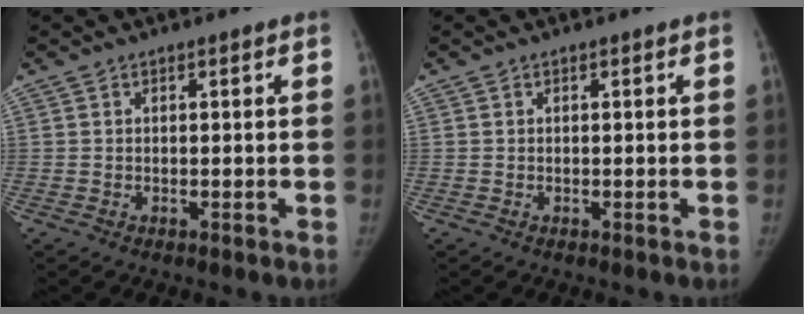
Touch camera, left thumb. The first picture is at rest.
{"total": 0.0}